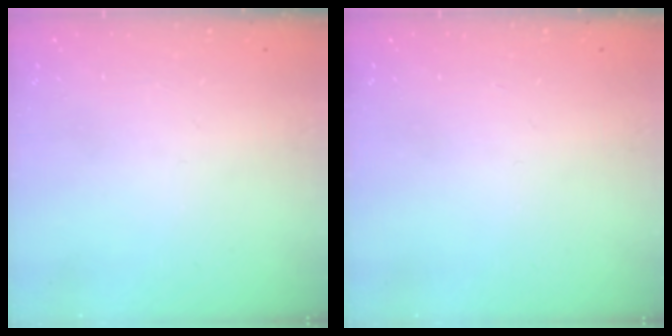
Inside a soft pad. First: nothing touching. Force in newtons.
{"total": 0.0}